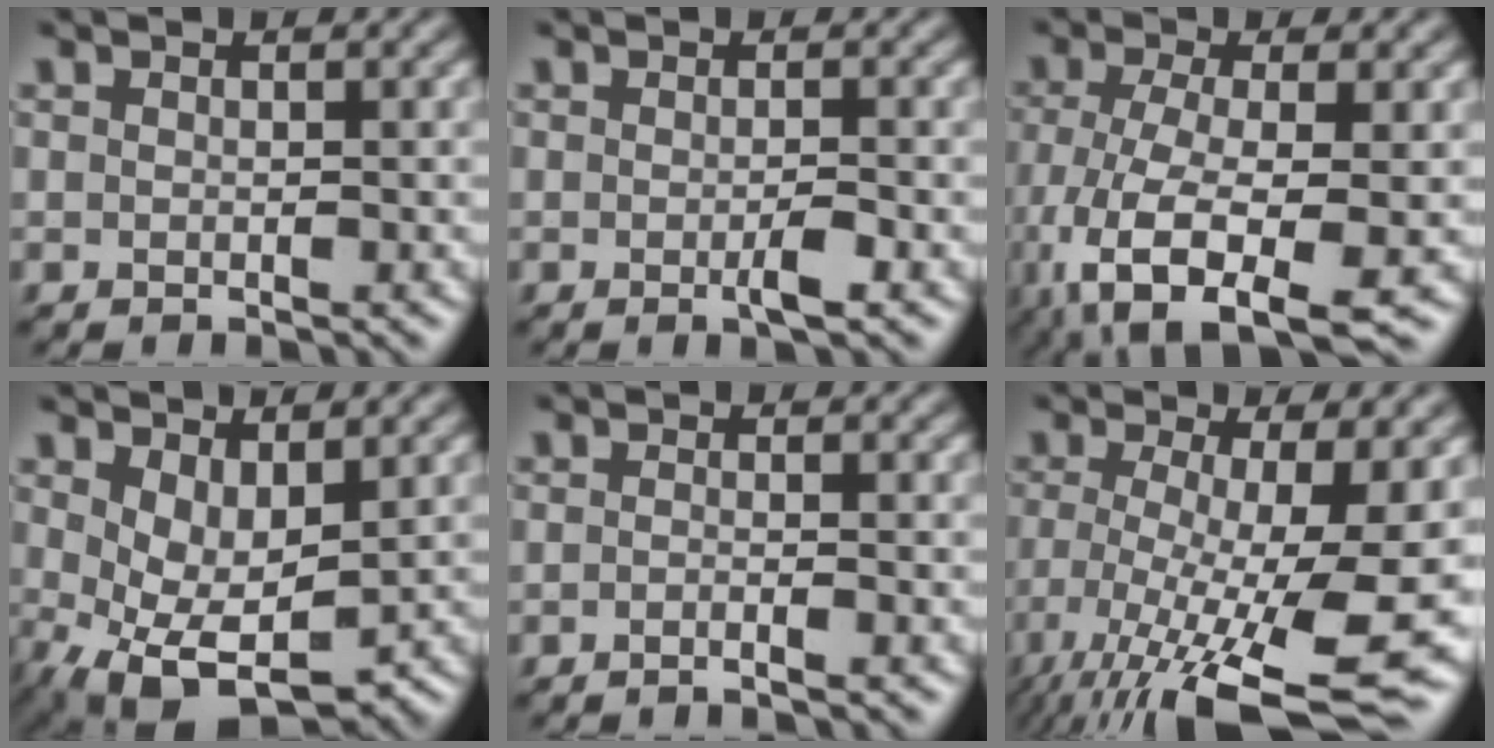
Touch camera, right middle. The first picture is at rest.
{"total": 1.6, "force": [-0.7, 0.2, 1.5], "torque": [-0.026, -0.004, -0.013]}
{"total": 9.7, "force": [-4.7, 3.4, 7.8], "torque": [-0.160, -0.024, -0.081]}
{"total": 6.0, "force": [-0.2, 3.3, 5.0], "torque": [-0.109, -0.017, 0.012]}
{"total": 1.4, "force": [-0.8, 0.4, 1.0], "torque": [-0.008, -0.006, -0.024]}
{"total": 15.1, "force": [-6.2, 4.3, 13.1], "torque": [-0.249, -0.035, -0.085]}